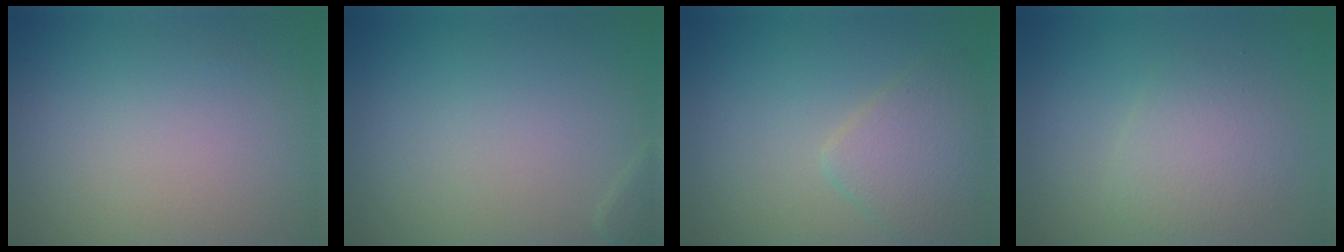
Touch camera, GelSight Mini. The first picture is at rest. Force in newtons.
{"total": 0.7, "press": 0.7, "slide": 0.0}
{"total": 3.4, "press": 3.4, "slide": 0.1}
{"total": 3.0, "press": 3.0, "slide": 0.1}